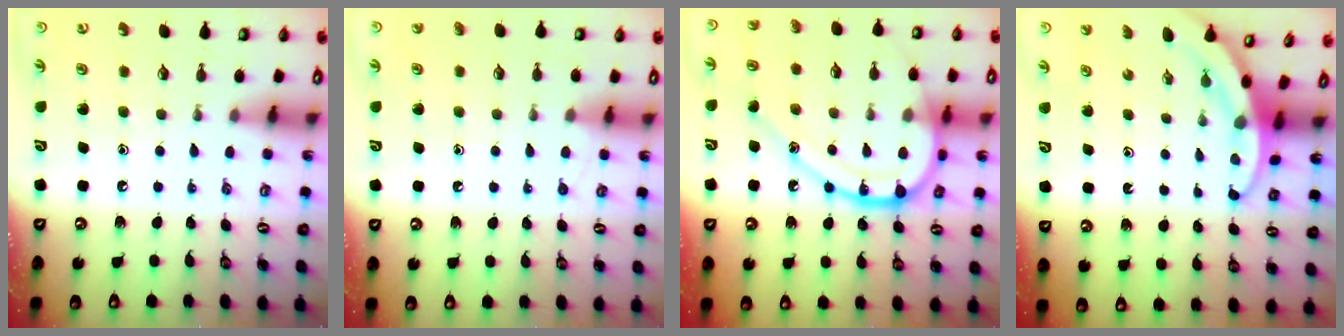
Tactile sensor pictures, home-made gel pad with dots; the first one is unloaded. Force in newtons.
{"total": 2.4, "press": 2.4, "slide": 0.3}
{"total": 18.6, "press": 18.6, "slide": 1.6}
{"total": 3.5, "press": 3.5, "slide": 0.1}